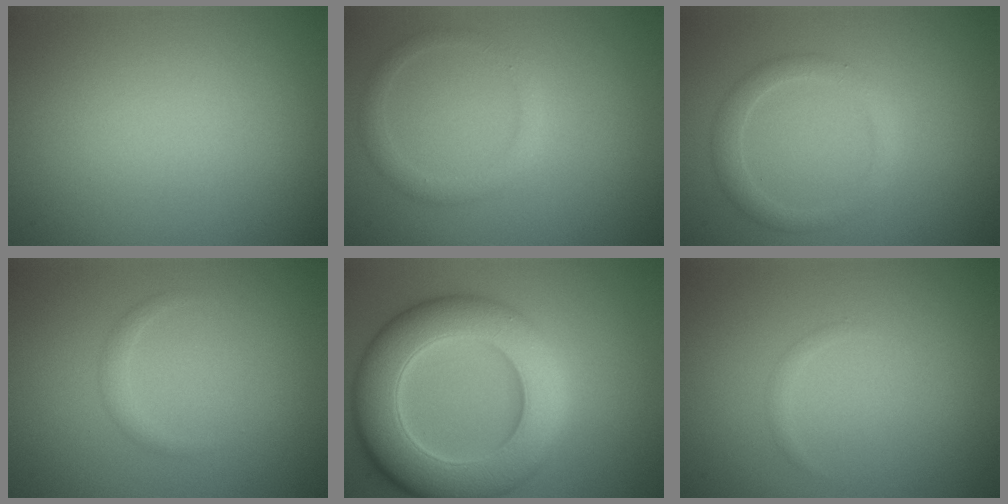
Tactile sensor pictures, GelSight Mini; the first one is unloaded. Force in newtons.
{"total": 1.7, "press": 1.7, "slide": 0.2}
{"total": 2.1, "press": 2.1, "slide": 0.2}
{"total": 0.5, "press": 0.5, "slide": 0.1}
{"total": 11.0, "press": 11.0, "slide": 0.5}
{"total": 0.5, "press": 0.5, "slide": 0.0}